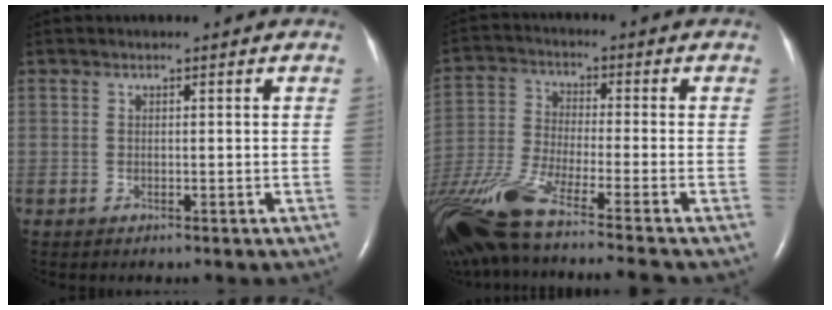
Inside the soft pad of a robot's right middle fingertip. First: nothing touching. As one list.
[{"total": 18.9, "force": [-14.8, -0.2, 11.9], "torque": [-0.277, -0.048, -0.273]}]